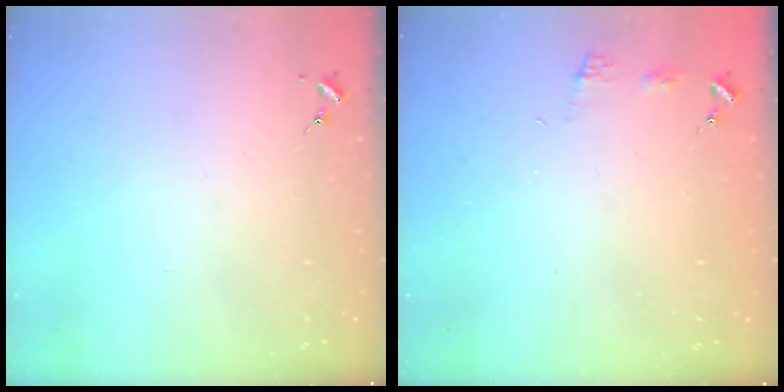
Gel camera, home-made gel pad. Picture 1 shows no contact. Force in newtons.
{"total": 5.1, "press": 5.0, "slide": 0.7}